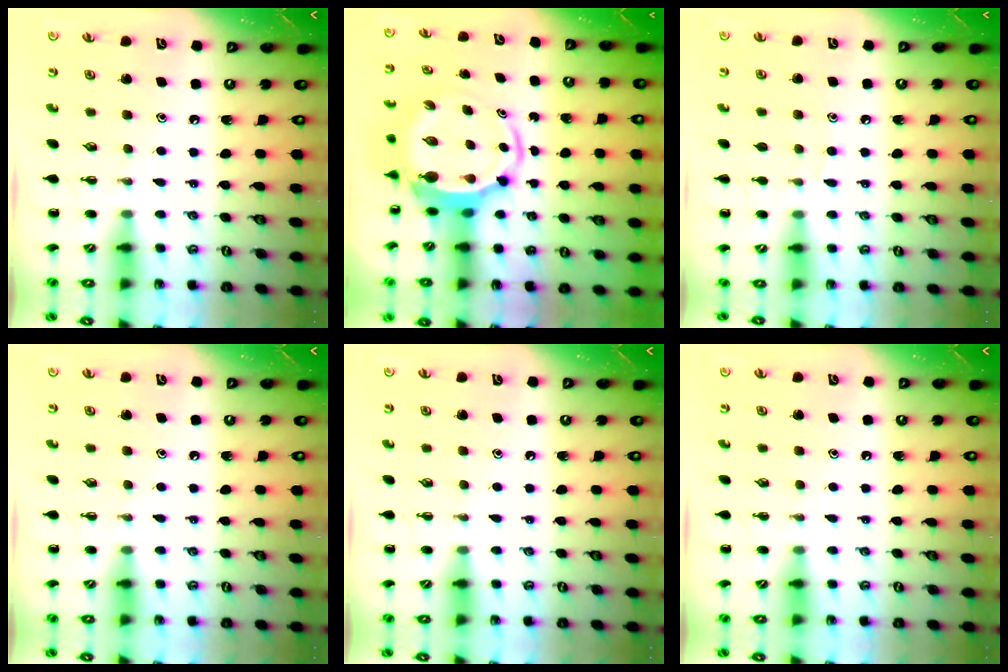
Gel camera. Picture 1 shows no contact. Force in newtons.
{"total": 6.2, "press": 6.0, "slide": 1.6}
{"total": 4.9, "press": 4.6, "slide": 1.7}
{"total": 0.0}
{"total": 0.0}
{"total": 0.0}